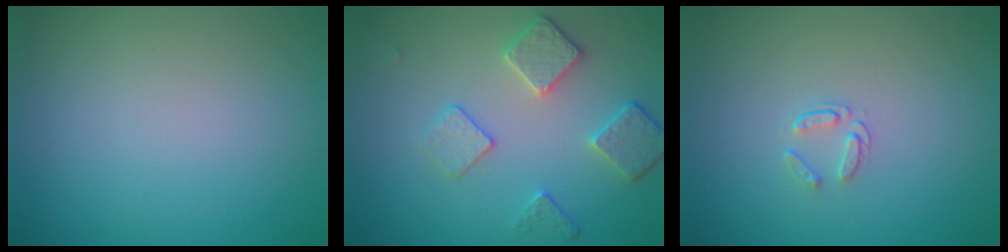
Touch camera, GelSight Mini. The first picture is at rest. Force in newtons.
{"total": 3.4, "press": 3.2, "slide": 1.2}
{"total": 1.1, "press": 0.7, "slide": 0.9}